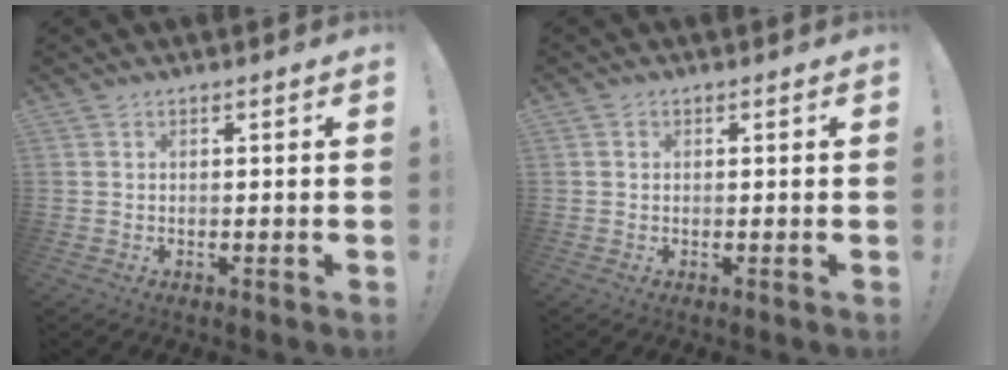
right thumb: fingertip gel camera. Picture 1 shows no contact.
{"total": 0.7, "force": [0.1, 0.6, 0.1], "torque": [-0.003, 0.003, 0.003]}